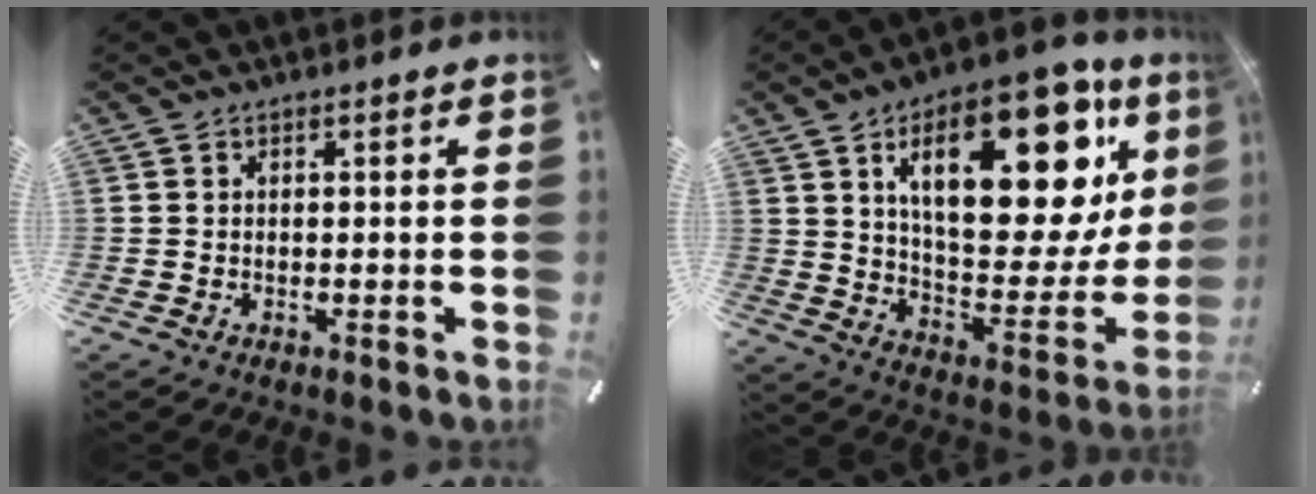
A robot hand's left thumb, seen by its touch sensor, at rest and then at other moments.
{"total": 28.6, "force": [12.9, 13.1, 21.9], "torque": [-0.307, -0.069, 0.212]}